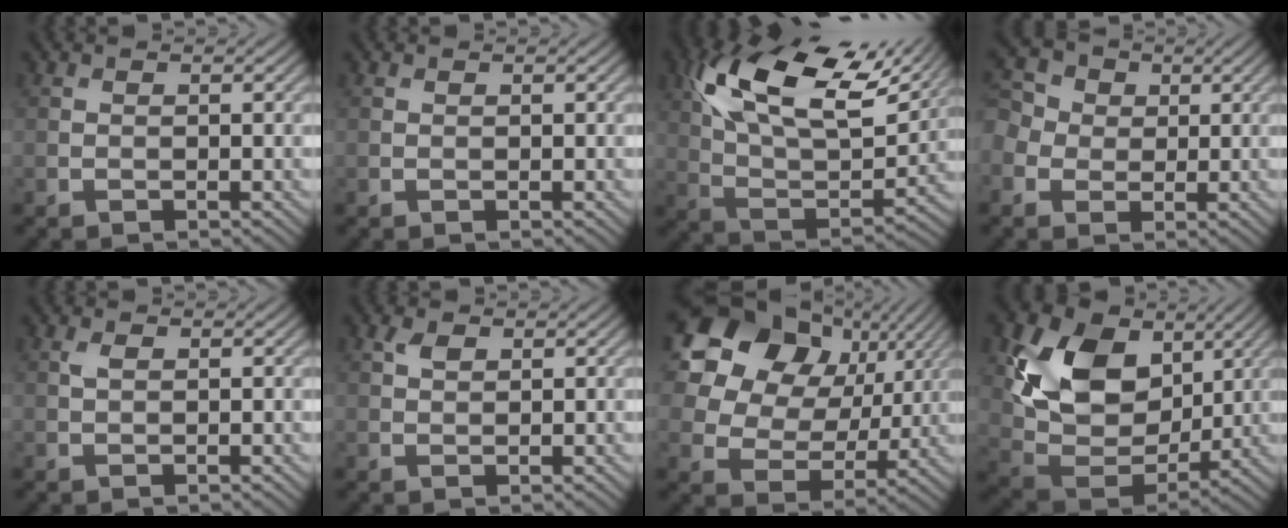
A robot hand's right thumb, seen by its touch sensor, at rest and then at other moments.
{"total": 0.0}
{"total": 18.2, "force": [9.6, 8.2, 13.1], "torque": [-0.260, 0.009, 0.157]}
{"total": 5.4, "force": [0.5, 4.7, 2.6], "torque": [-0.089, 0.011, 0.005]}
{"total": 1.1, "force": [0.4, 0.5, 0.9], "torque": [-0.024, 0.002, 0.008]}
{"total": 1.6, "force": [0.9, 0.8, 1.0], "torque": [-0.023, 0.007, 0.018]}
{"total": 19.9, "force": [9.2, 14.7, 9.7], "torque": [-0.276, 0.081, 0.184]}
{"total": 14.2, "force": [5.3, 9.8, 8.8], "torque": [-0.184, 0.002, 0.097]}